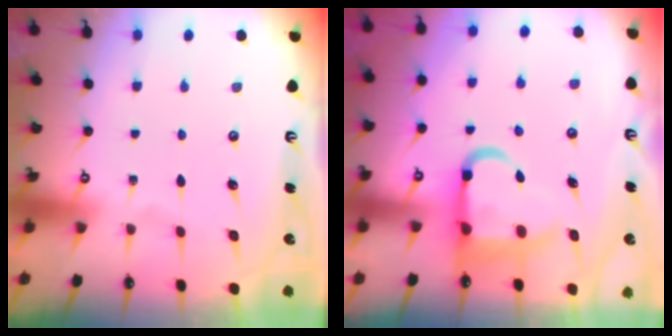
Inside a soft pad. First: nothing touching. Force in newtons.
{"total": 10.7, "press": 10.6, "slide": 1.5}